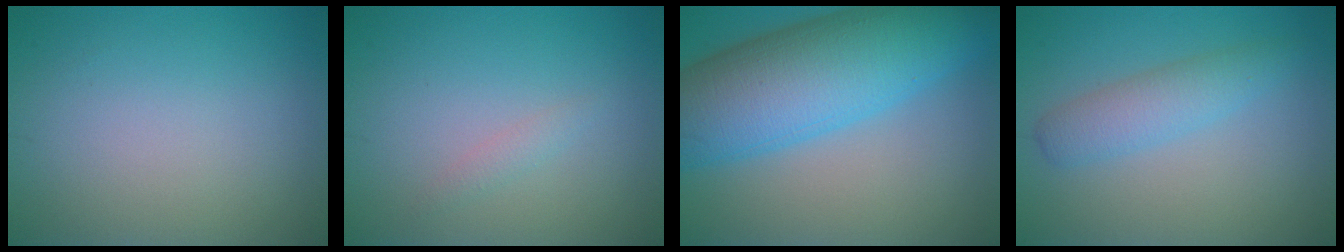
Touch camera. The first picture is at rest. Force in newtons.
{"total": 0.9, "press": 0.9, "slide": 0.1}
{"total": 12.4, "press": 12.4, "slide": 0.4}
{"total": 3.0, "press": 3.0, "slide": 0.1}